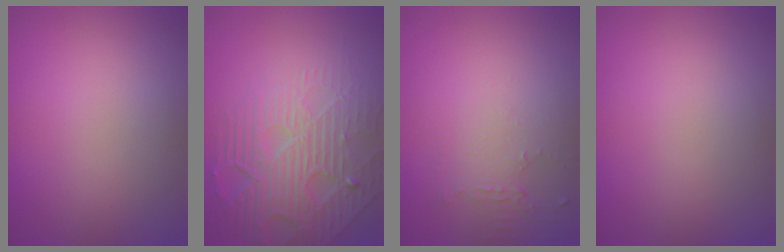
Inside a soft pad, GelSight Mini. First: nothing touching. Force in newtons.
{"total": 6.6, "press": 5.3, "slide": 4.0}
{"total": 2.0, "press": 1.4, "slide": 1.5}
{"total": 0.0}